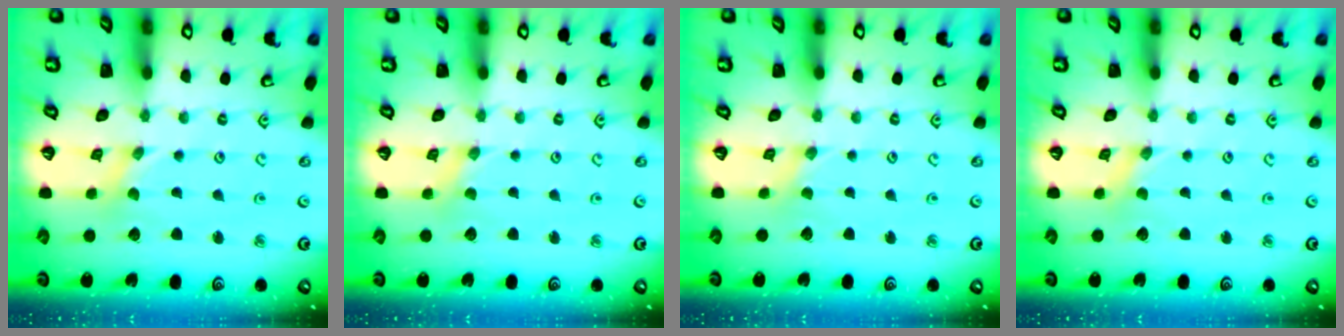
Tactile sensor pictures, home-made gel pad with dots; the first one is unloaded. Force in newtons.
{"total": 0.7, "press": 0.7, "slide": 0.1}
{"total": 1.1, "press": 1.1, "slide": 0.2}
{"total": 0.0}